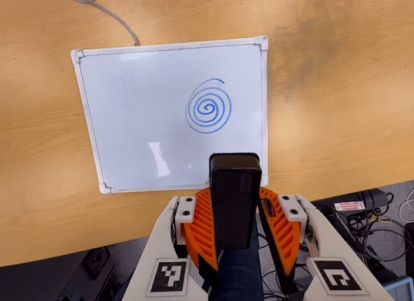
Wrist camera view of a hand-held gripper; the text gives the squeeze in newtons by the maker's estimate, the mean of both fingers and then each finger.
{"total": 5.0, "left": 4.4, "right": 5.5}